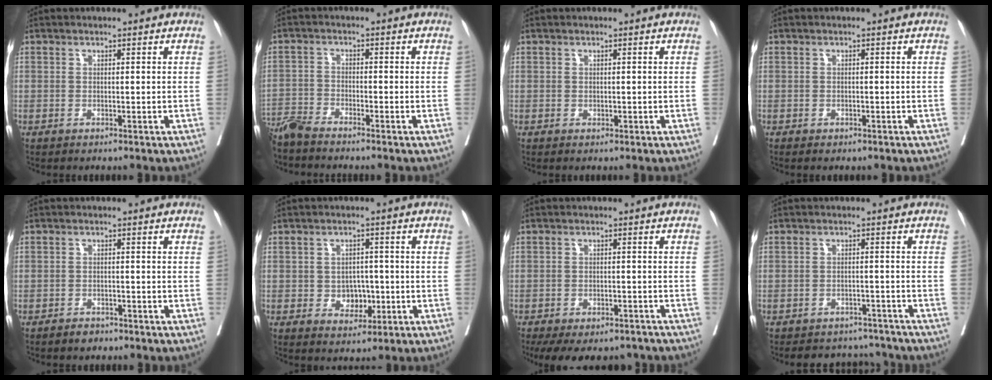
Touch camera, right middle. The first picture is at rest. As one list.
[{"total": 4.8, "force": [-4.6, -0.3, 1.6], "torque": [-0.023, -0.017, -0.090]}, {"total": 0.0}, {"total": 1.4, "force": [-1.0, 0.7, 0.6], "torque": [-0.008, -0.002, -0.011]}, {"total": 2.0, "force": [-1.7, 0.9, 0.6], "torque": [-0.014, 0.001, -0.024]}, {"total": 4.2, "force": [-1.0, 3.2, 2.6], "torque": [-0.028, 0.006, -0.008]}, {"total": 13.7, "force": [-10.6, 6.3, 6.0], "torque": [-0.127, -0.004, -0.136]}, {"total": 8.8, "force": [-8.2, 3.1, 0.9], "torque": [-0.002, 0.016, -0.099]}]